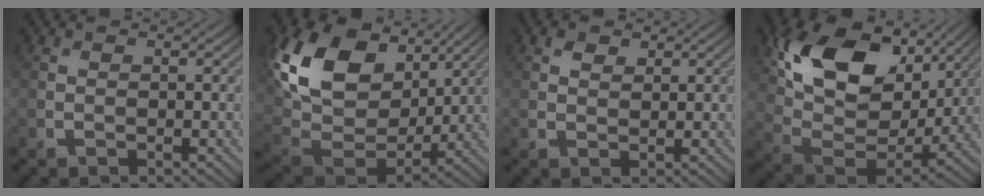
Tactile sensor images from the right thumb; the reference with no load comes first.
{"total": 16.5, "force": [6.6, 10.9, 10.5], "torque": [-0.244, 0.014, 0.133]}
{"total": 1.6, "force": [1.0, 1.0, 0.7], "torque": [-0.012, 0.001, 0.019]}
{"total": 16.1, "force": [7.1, 10.0, 10.4], "torque": [-0.205, 0.004, 0.133]}